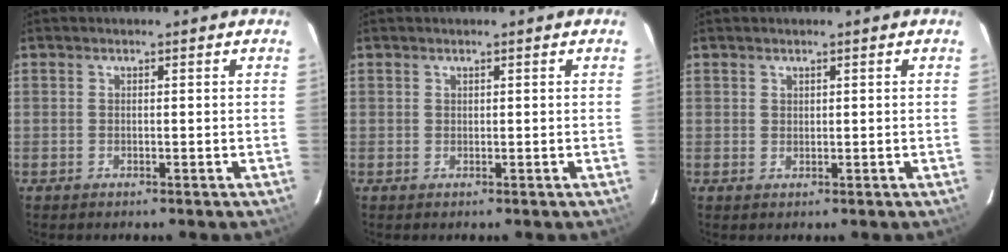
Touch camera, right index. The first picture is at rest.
{"total": 0.0}
{"total": 0.6, "force": [0.5, 0.4, 0.1], "torque": [-0.002, 0.004, 0.009]}